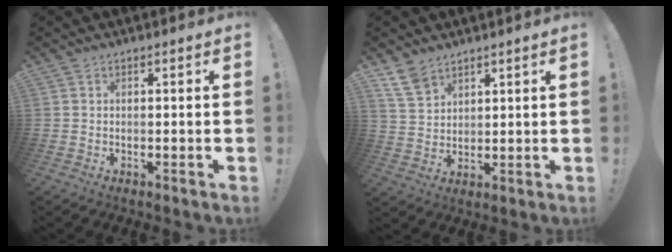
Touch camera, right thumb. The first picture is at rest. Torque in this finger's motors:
{"motor_torque": [0.91, 1.04, 0.04, -0.21, 0.00]}